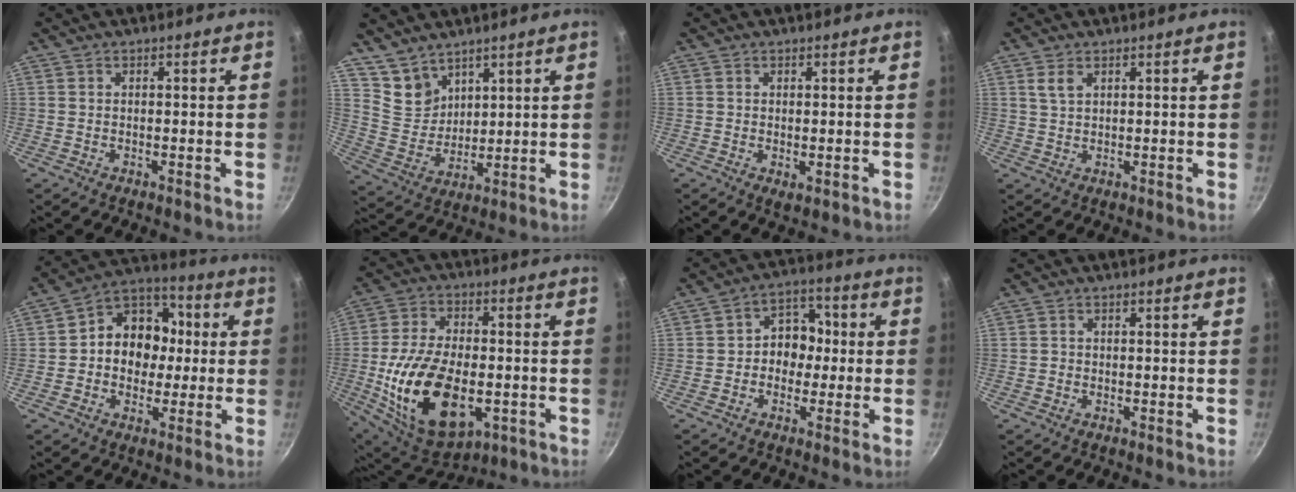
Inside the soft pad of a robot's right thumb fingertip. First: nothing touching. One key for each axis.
{"total": 8.0, "fx": 6.2, "fy": 4.8, "fz": 1.8, "tx": -0.012, "ty": -0.032, "tz": 0.135}
{"total": 1.8, "fx": -0.1, "fy": 0.9, "fz": 1.5, "tx": -0.023, "ty": -0.008, "tz": 0.000}
{"total": 2.6, "fx": 1.3, "fy": 1.4, "fz": 1.8, "tx": -0.034, "ty": -0.003, "tz": 0.026}
{"total": 13.2, "fx": 0.2, "fy": 11.0, "fz": 7.3, "tx": -0.062, "ty": 0.028, "tz": -0.017}
{"total": 21.7, "fx": -4.5, "fy": 12.3, "fz": 17.3, "tx": -0.307, "ty": 0.012, "tz": -0.062}
{"total": 8.0, "fx": -0.3, "fy": 6.6, "fz": 4.5, "tx": -0.009, "ty": 0.023, "tz": -0.018}
{"total": 0.0}